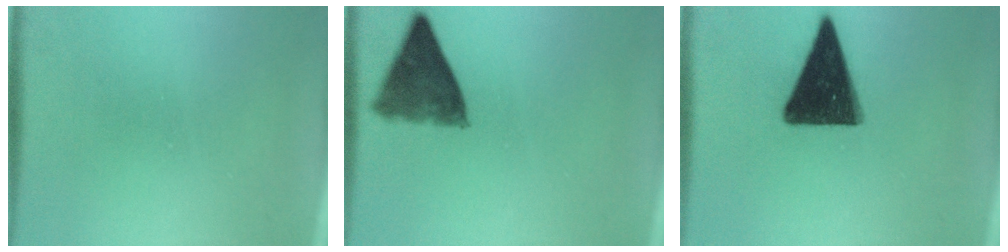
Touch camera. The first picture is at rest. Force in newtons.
{"total": 8.1}
{"total": 15.9}